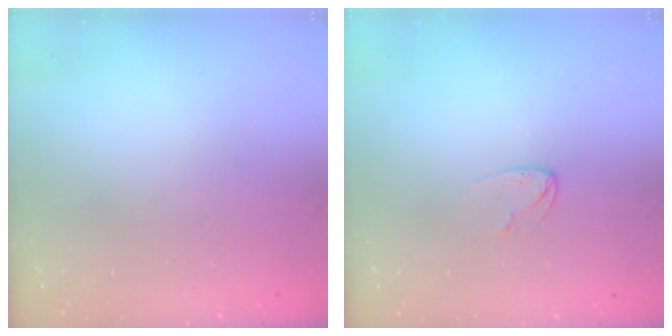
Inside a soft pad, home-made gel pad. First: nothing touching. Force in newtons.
{"total": 4.3, "press": 4.3, "slide": 0.4}